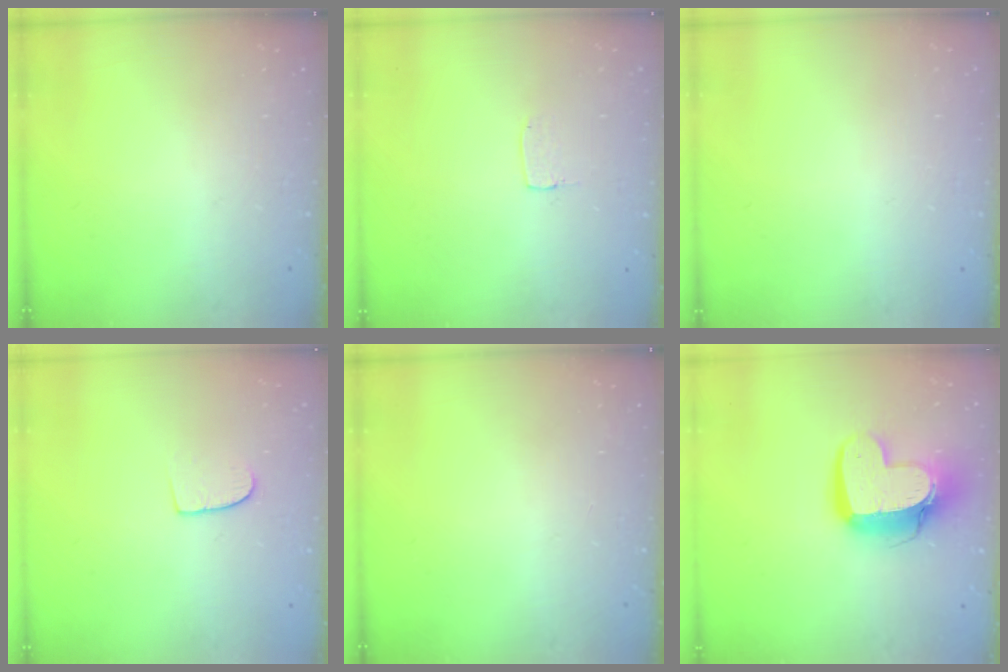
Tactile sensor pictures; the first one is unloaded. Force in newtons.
{"total": 3.4, "press": 3.4, "slide": 0.1}
{"total": 0.0}
{"total": 6.8, "press": 6.7, "slide": 0.5}
{"total": 0.0}
{"total": 14.7, "press": 14.6, "slide": 1.4}